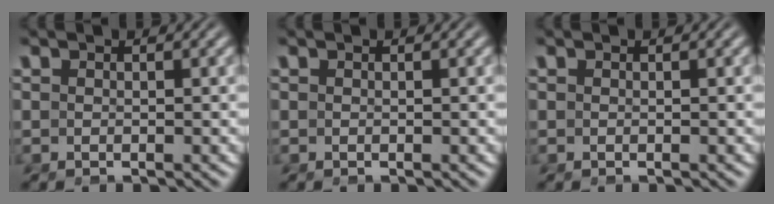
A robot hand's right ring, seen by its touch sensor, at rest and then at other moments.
{"total": 0.0}
{"total": 0.0}